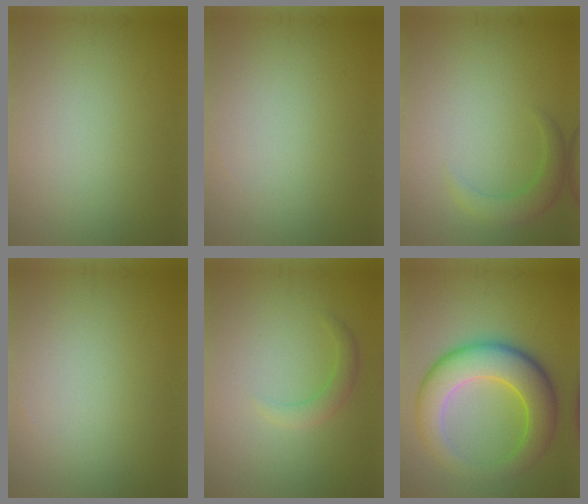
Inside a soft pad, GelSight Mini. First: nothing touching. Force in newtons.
{"total": 0.0}
{"total": 2.7, "press": 2.6, "slide": 0.3}
{"total": 0.0}
{"total": 1.7, "press": 1.7, "slide": 0.1}
{"total": 8.9, "press": 8.9, "slide": 0.1}